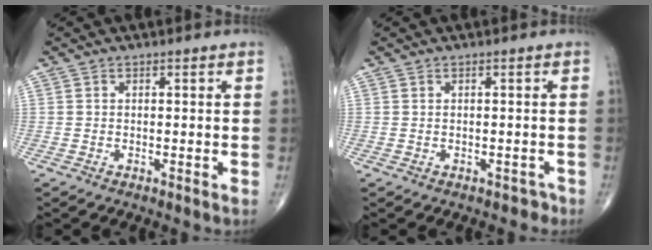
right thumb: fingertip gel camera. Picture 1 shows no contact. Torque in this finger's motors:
{"motor_torque": [-0.08, -0.30, -0.54, -0.21, 0.13]}